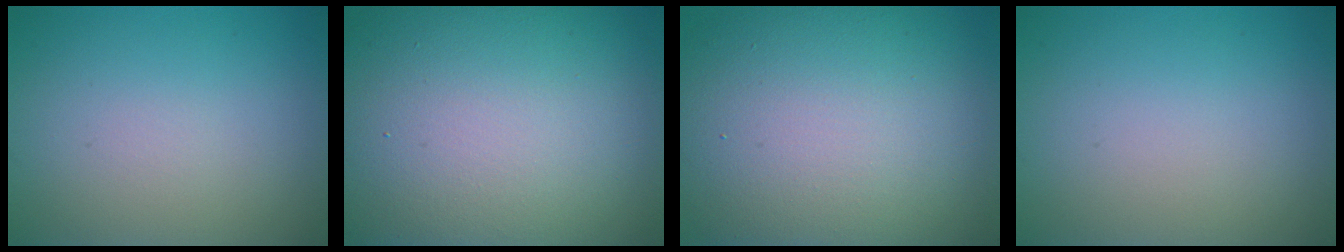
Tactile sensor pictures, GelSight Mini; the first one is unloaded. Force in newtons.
{"total": 20.5, "press": 20.4, "slide": 1.5}
{"total": 16.5, "press": 16.5, "slide": 0.7}
{"total": 0.0}